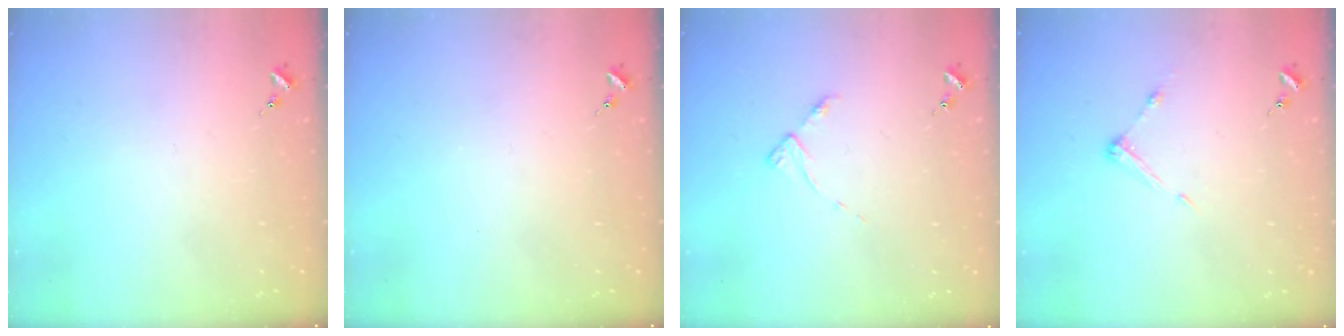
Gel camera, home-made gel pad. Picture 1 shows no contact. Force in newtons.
{"total": 0.0}
{"total": 4.4, "press": 4.3, "slide": 0.7}
{"total": 5.3, "press": 5.2, "slide": 0.2}